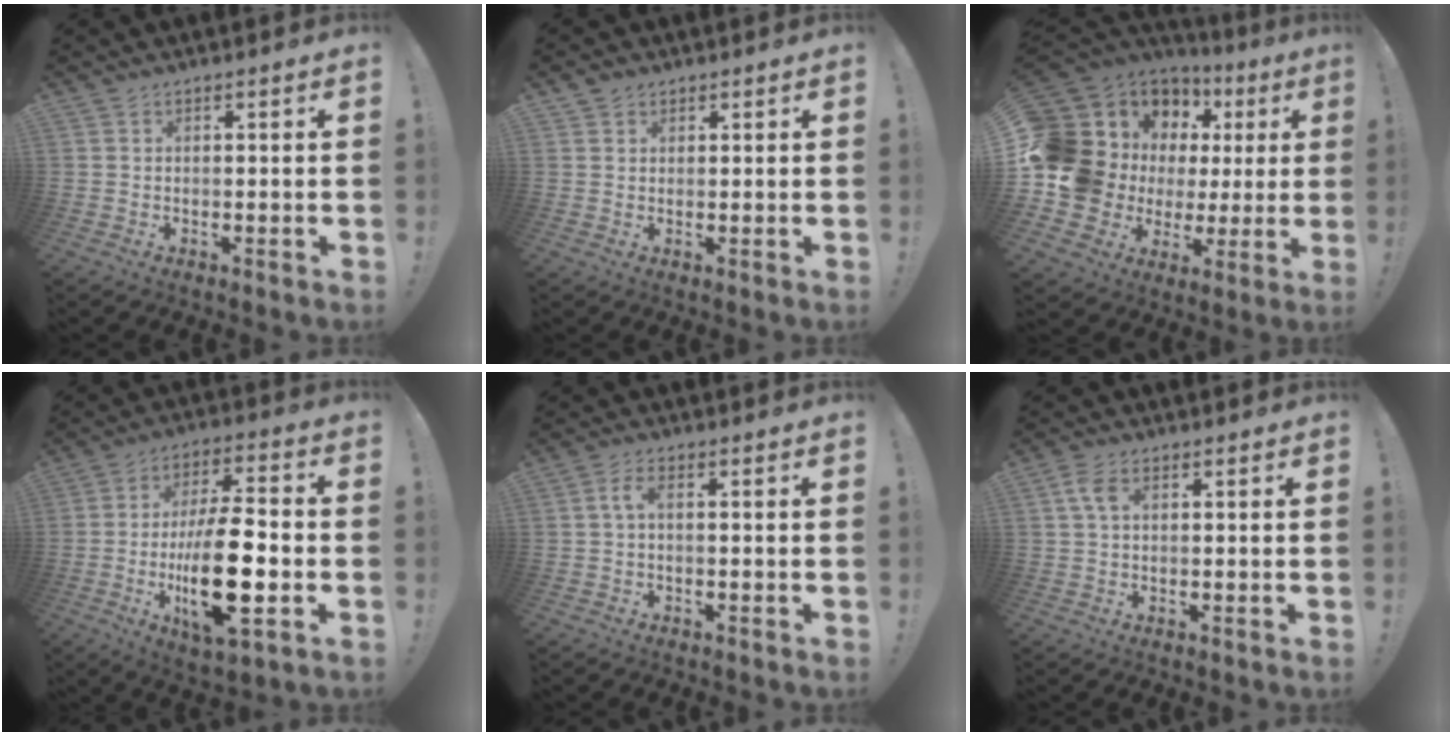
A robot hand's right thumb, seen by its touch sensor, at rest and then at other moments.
{"total": 1.7, "force": [1.0, 1.3, 0.2], "torque": [-0.006, -0.003, 0.019]}
{"total": 14.0, "force": [4.3, 11.2, 7.1], "torque": [-0.124, -0.048, 0.108]}
{"total": 20.5, "force": [-4.4, 7.1, 18.7], "torque": [-0.343, 0.006, -0.069]}
{"total": 3.5, "force": [0.0, 1.0, 3.4], "torque": [-0.072, 0.004, -0.003]}
{"total": 4.5, "force": [1.2, 2.5, 3.6], "torque": [-0.081, 0.007, 0.021]}